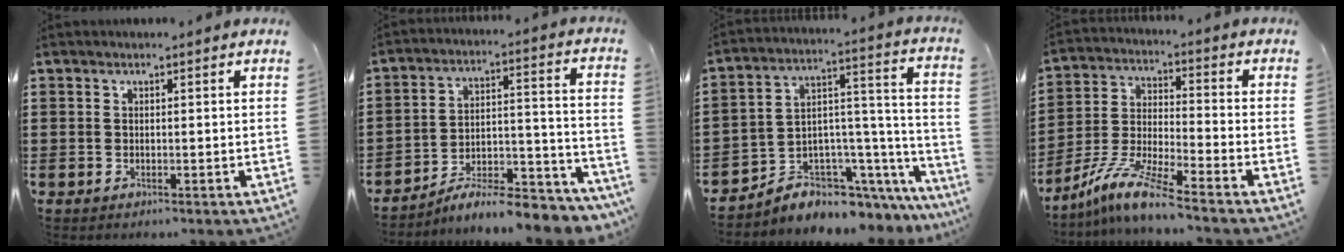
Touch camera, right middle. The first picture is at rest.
{"total": 7.9, "force": [-7.4, 0.8, 2.8], "torque": [-0.030, 0.012, -0.140]}
{"total": 4.9, "force": [-4.1, 2.7, 0.3], "torque": [-0.015, -0.014, -0.076]}
{"total": 9.2, "force": [-7.7, -0.1, 4.9], "torque": [-0.115, -0.006, -0.159]}